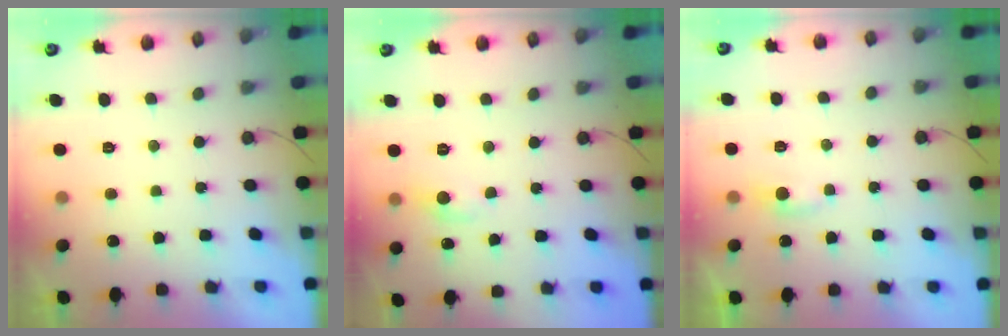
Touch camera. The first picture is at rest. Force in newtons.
{"total": 3.0, "press": 3.0, "slide": 0.4}
{"total": 3.5, "press": 3.4, "slide": 0.3}